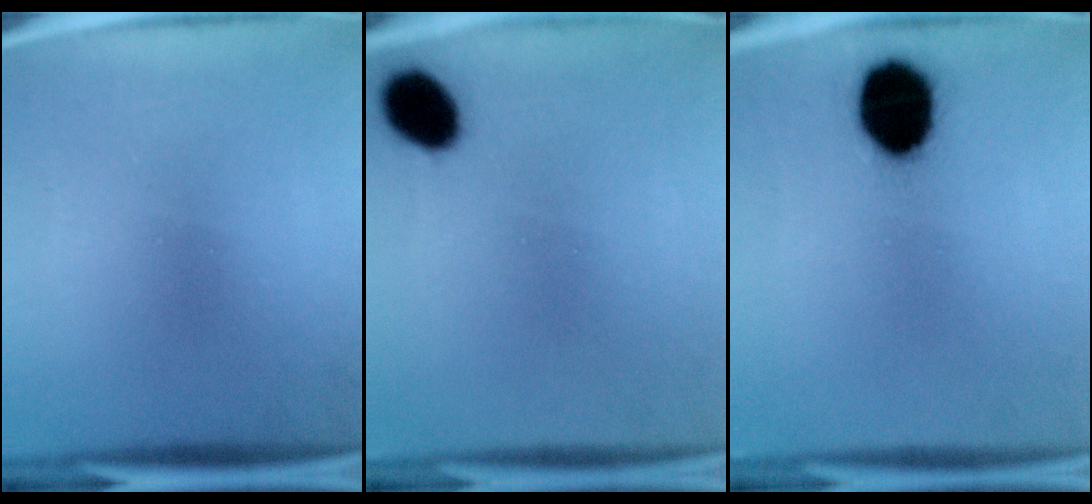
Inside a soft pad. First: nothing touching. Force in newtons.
{"total": 7.8}
{"total": 13.5}